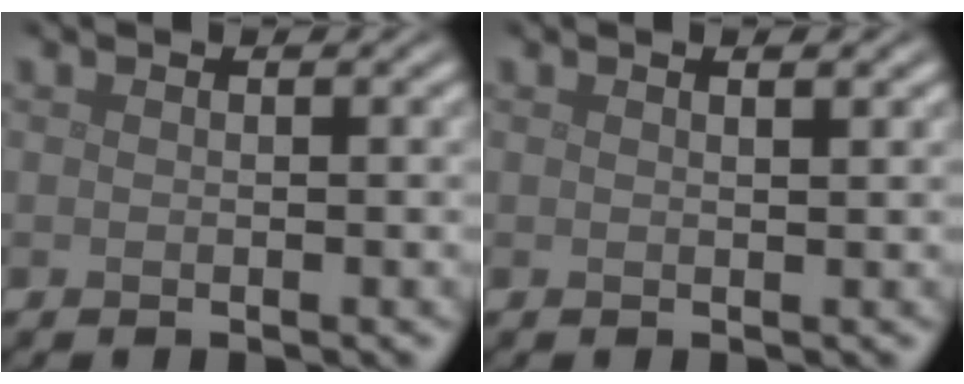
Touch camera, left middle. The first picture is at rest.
{"total": 1.0, "force": [0.7, 0.3, 0.7], "torque": [-0.008, 0.004, 0.008]}